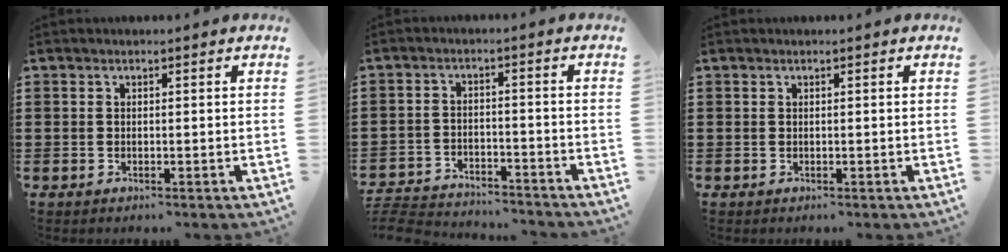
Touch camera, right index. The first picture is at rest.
{"total": 4.7, "force": [-4.6, 0.5, 0.6], "torque": [-0.025, 0.001, -0.099]}
{"total": 0.0}